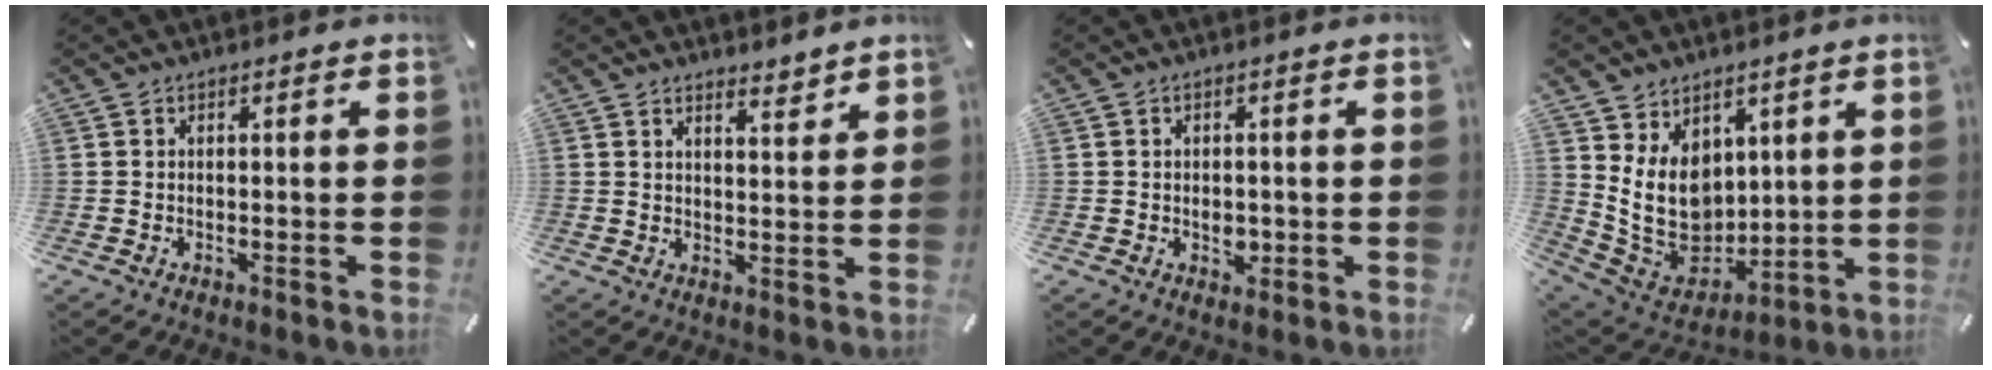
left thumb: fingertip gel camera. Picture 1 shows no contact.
{"total": 3.6, "force": [3.5, 0.7, 0.3], "torque": [0.002, -0.029, 0.062]}
{"total": 3.1, "force": [-0.6, 2.4, 1.9], "torque": [-0.017, -0.004, -0.013]}
{"total": 13.8, "force": [3.4, 11.4, 7.0], "torque": [-0.158, -0.033, 0.073]}